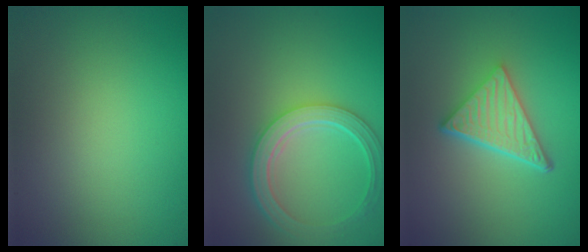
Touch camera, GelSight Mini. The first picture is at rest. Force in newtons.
{"total": 5.1, "press": 4.0, "slide": 3.1}
{"total": 5.1, "press": 3.6, "slide": 3.7}